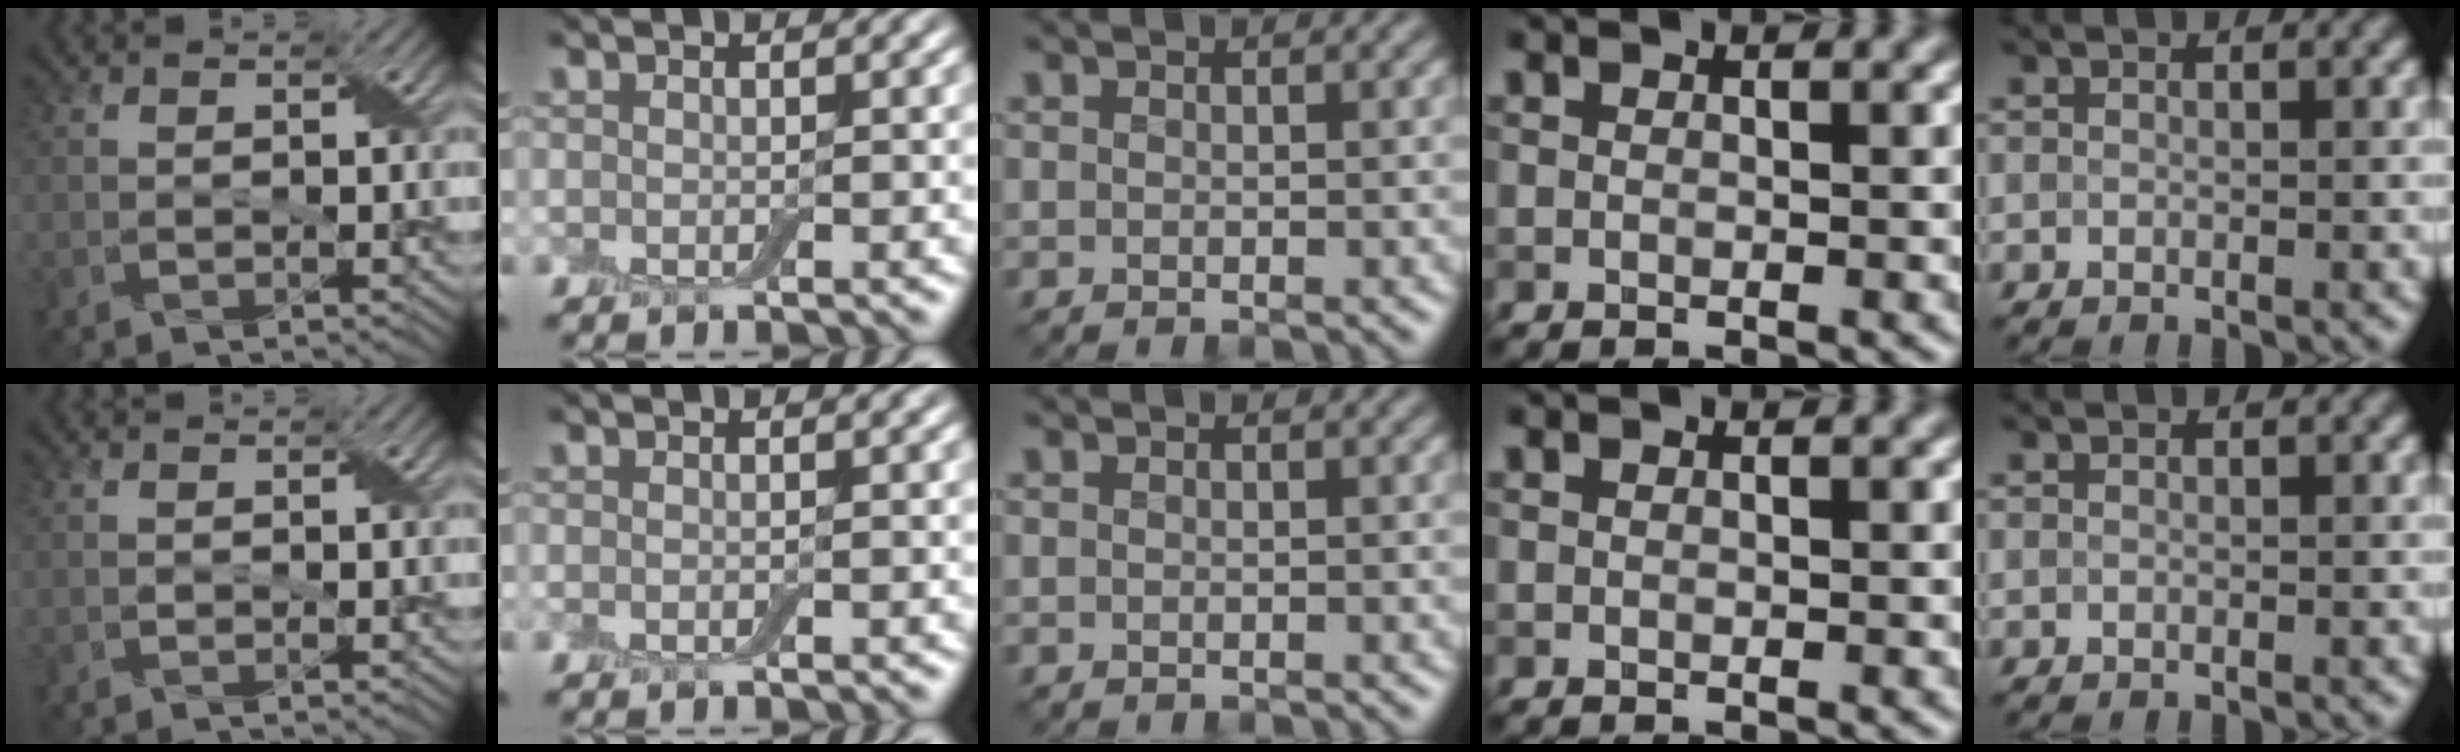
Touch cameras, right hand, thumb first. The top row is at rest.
{"thumb": {"total": 0.5, "force": [-0.1, 0.4, 0.3], "torque": [-0.007, 0.000, -0.002]}}